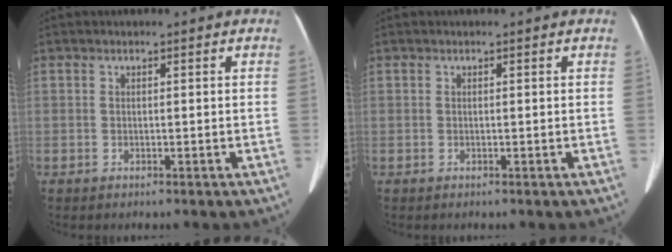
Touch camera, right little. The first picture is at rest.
{"total": 0.0}